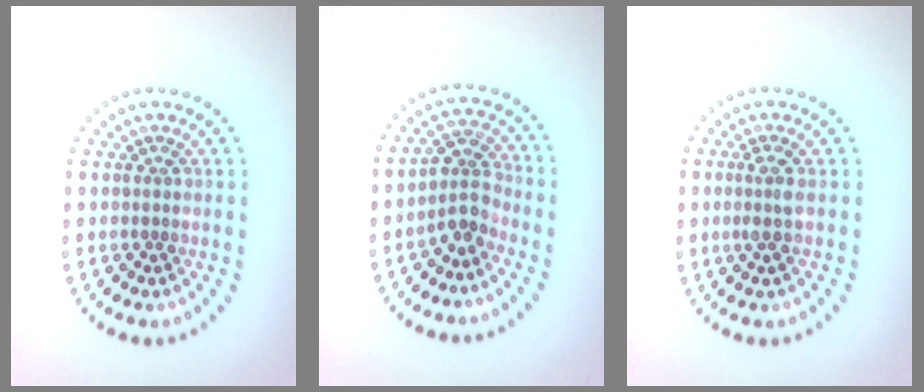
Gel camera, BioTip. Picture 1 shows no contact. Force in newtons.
{"total": 2.9, "press": 2.2, "slide": 1.8}
{"total": 1.5, "press": 1.2, "slide": 1.0}